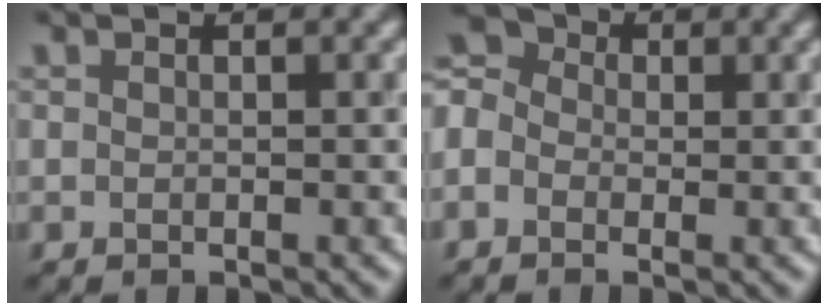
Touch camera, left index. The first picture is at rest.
{"total": 4.5, "force": [-0.4, 3.7, 2.6], "torque": [-0.067, 0.021, -0.015]}